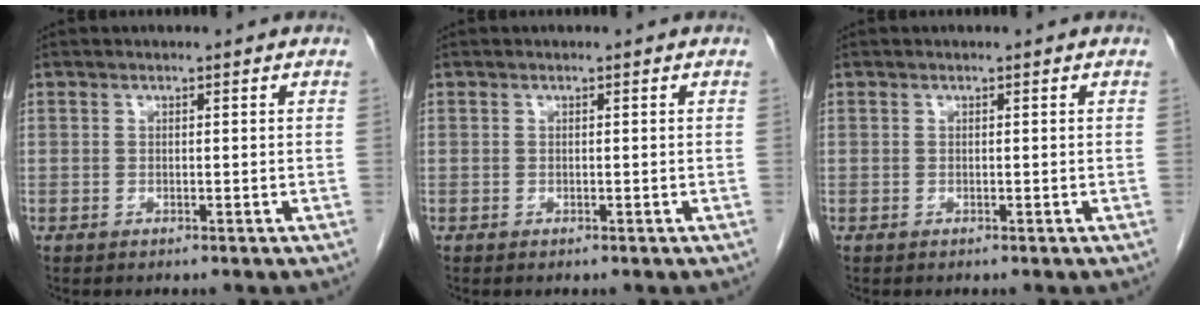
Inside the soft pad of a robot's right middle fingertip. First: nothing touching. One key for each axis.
{"total": 0.0}
{"total": 0.0}